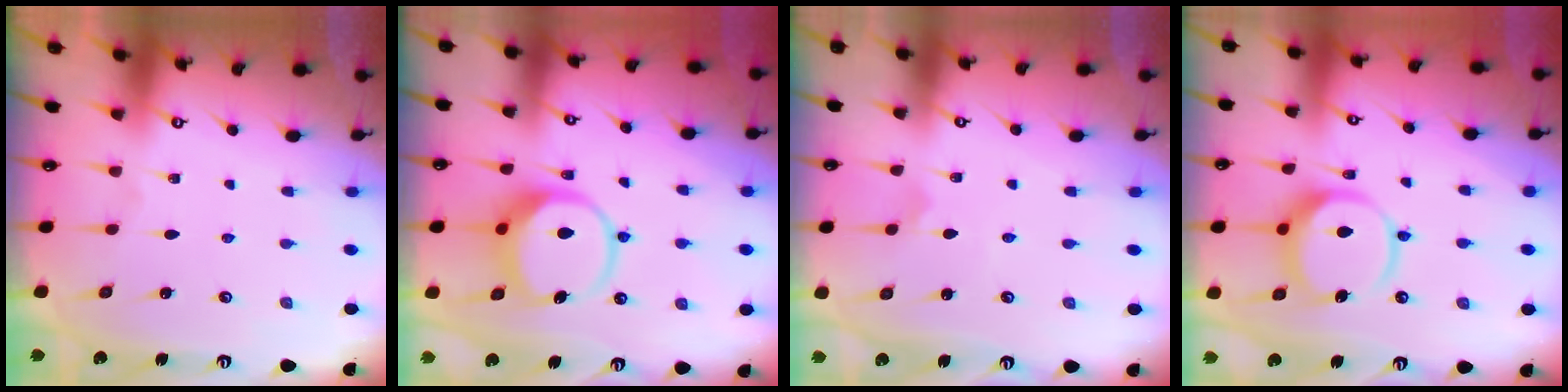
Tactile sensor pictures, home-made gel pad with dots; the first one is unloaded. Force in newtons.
{"total": 11.0, "press": 10.9, "slide": 1.5}
{"total": 2.3, "press": 2.3, "slide": 0.0}
{"total": 11.2, "press": 11.1, "slide": 1.3}